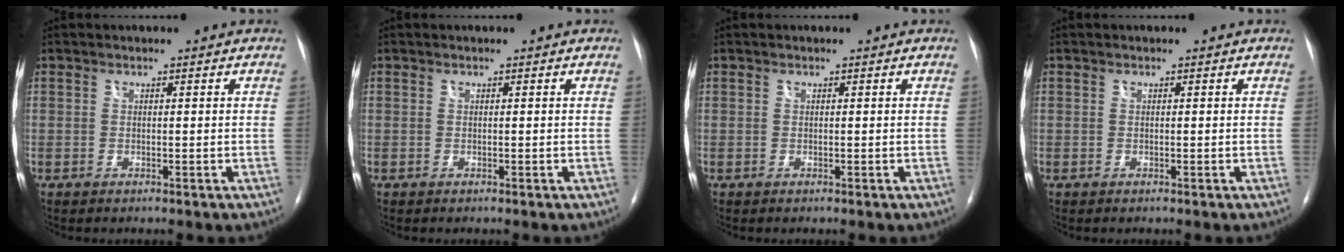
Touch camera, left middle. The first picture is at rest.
{"total": 0.0}
{"total": 0.0}
{"total": 0.0}